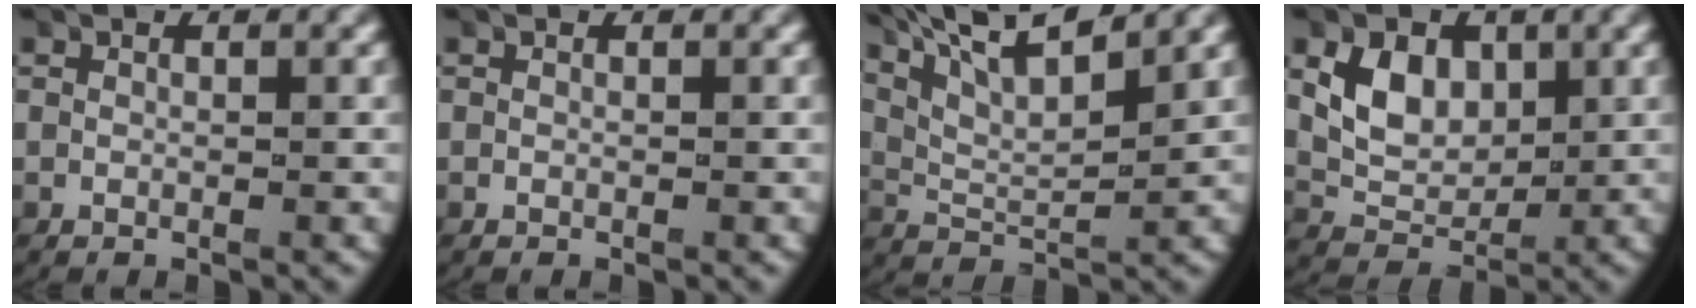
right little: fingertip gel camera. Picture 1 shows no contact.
{"total": 0.0}
{"total": 7.1, "force": [4.5, 3.3, 4.4], "torque": [-0.086, -0.003, 0.078]}
{"total": 5.0, "force": [0.9, 3.8, 3.2], "torque": [-0.059, -0.007, 0.019]}